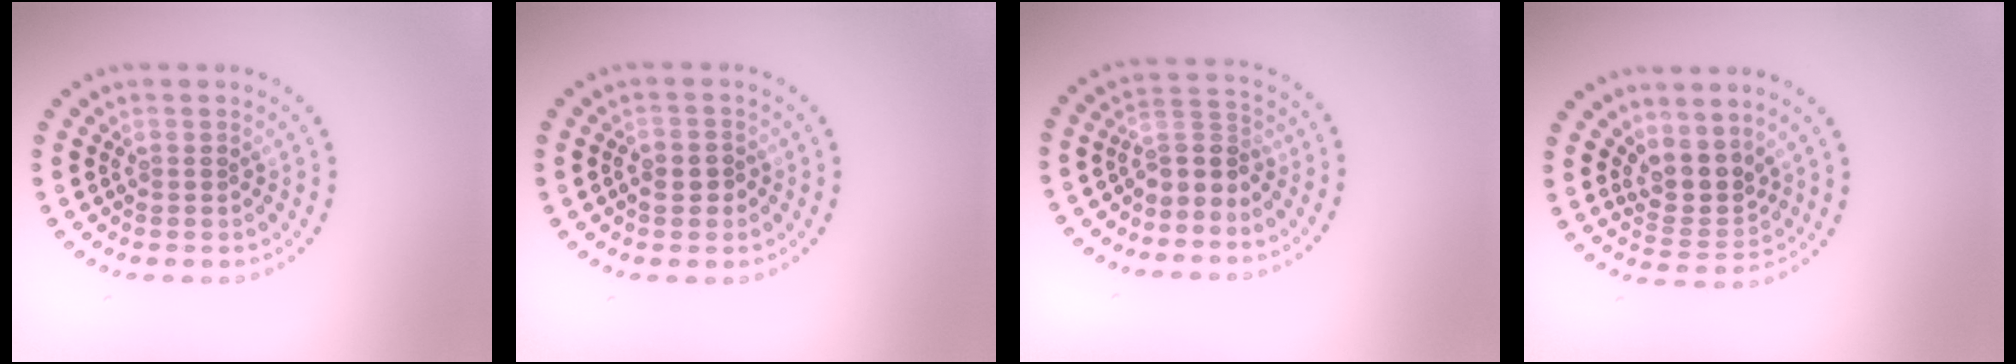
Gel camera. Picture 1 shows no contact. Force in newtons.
{"total": 1.4, "press": 1.4, "slide": 0.4}
{"total": 2.4, "press": 2.0, "slide": 1.5}
{"total": 3.2, "press": 2.4, "slide": 2.0}